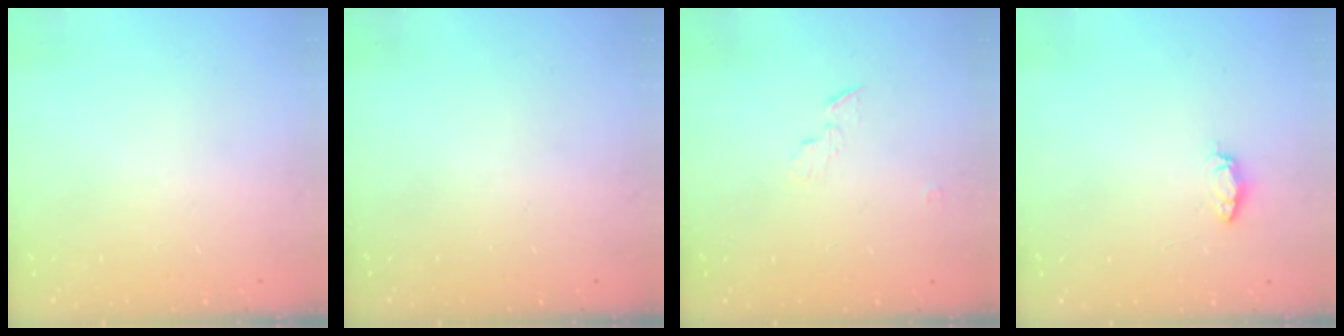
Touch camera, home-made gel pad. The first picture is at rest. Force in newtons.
{"total": 0.0}
{"total": 3.9, "press": 3.9, "slide": 0.3}
{"total": 3.7, "press": 3.7, "slide": 0.4}